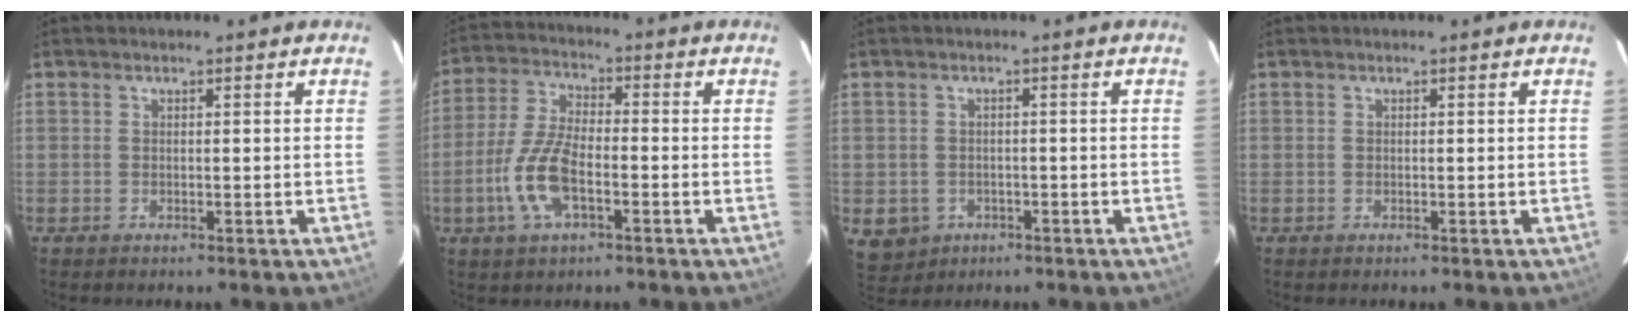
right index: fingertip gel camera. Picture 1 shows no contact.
{"total": 10.4, "force": [-3.7, 4.1, 8.8], "torque": [-0.192, 0.001, -0.073]}
{"total": 5.6, "force": [-1.9, 5.0, 1.8], "torque": [-0.044, 0.002, -0.014]}
{"total": 0.0}